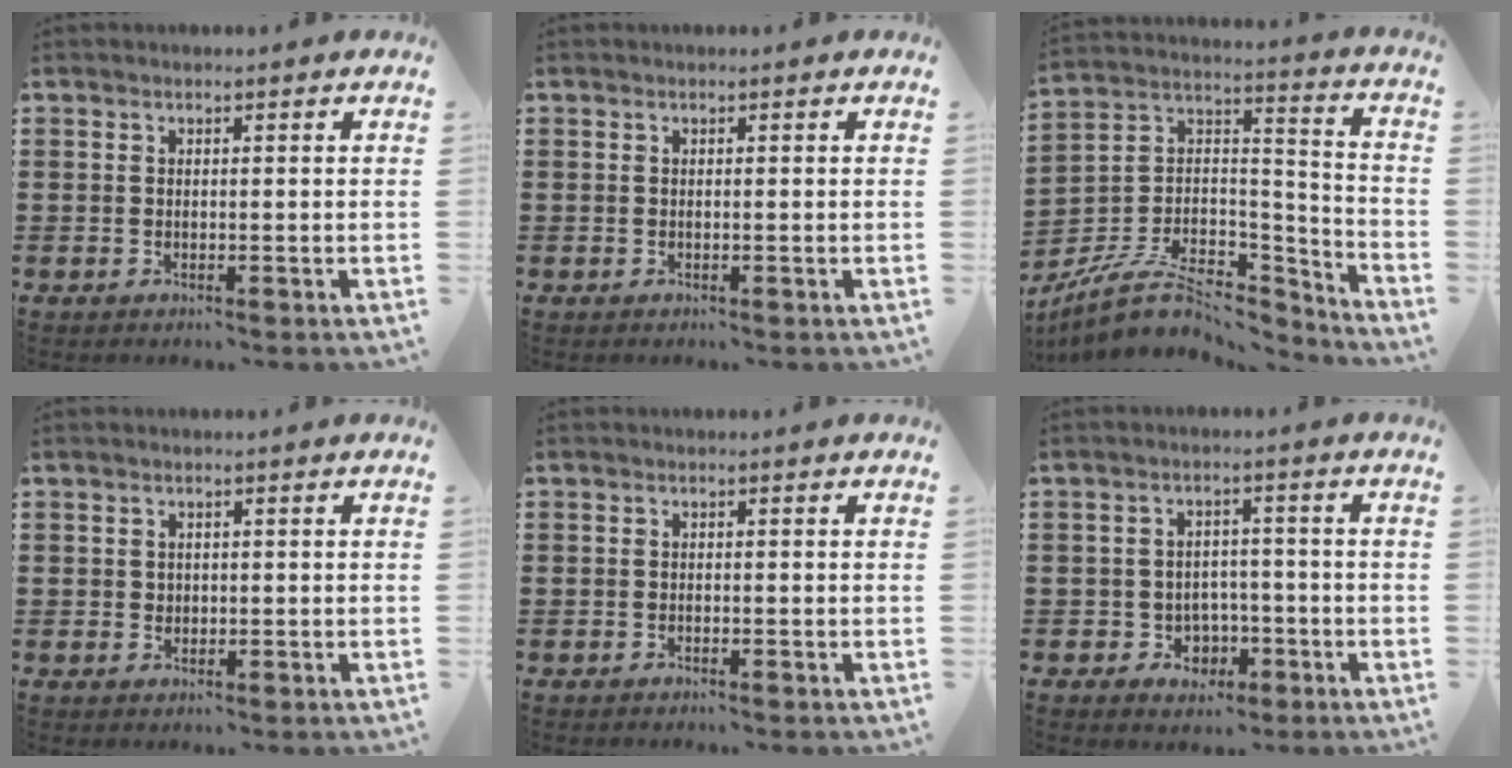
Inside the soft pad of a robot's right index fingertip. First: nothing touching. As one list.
[{"total": 0.0}, {"total": 9.1, "force": [-6.2, 4.7, 4.7], "torque": [-0.106, 0.010, -0.117]}, {"total": 0.9, "force": [0.3, 0.8, 0.3], "torque": [-0.008, 0.004, 0.006]}, {"total": 0.5, "force": [-0.5, -0.1, 0.1], "torque": [-0.005, -0.004, -0.010]}, {"total": 3.6, "force": [-1.7, 2.9, 1.3], "torque": [-0.032, 0.004, -0.035]}]